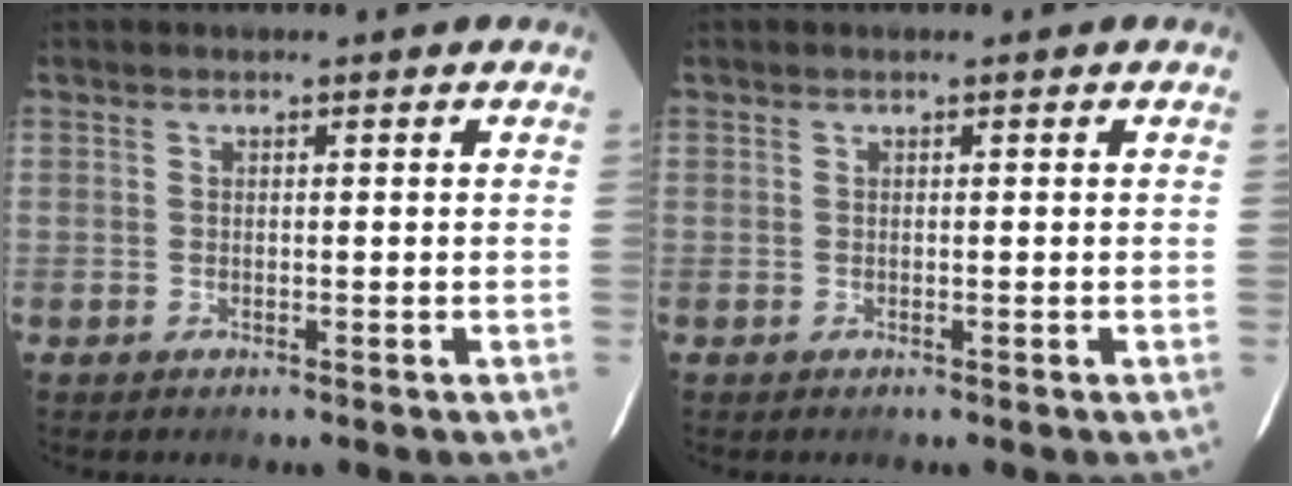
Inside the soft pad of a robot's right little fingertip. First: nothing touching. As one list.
[{"total": 0.0}]